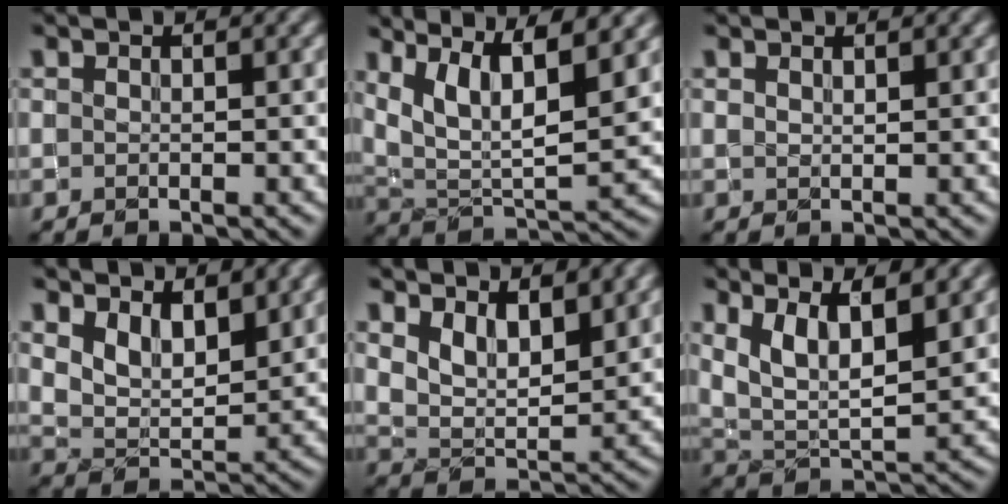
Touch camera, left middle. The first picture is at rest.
{"total": 10.3, "force": [5.8, 3.4, 7.7], "torque": [-0.155, 0.016, 0.090]}
{"total": 0.8, "force": [0.7, 0.2, 0.2], "torque": [-0.006, 0.000, 0.015]}
{"total": 4.6, "force": [3.0, 2.2, 2.6], "torque": [-0.058, -0.012, 0.052]}
{"total": 4.6, "force": [3.0, 2.0, 2.9], "torque": [-0.059, -0.011, 0.053]}
{"total": 7.4, "force": [3.9, 2.9, 5.6], "torque": [-0.101, 0.004, 0.063]}